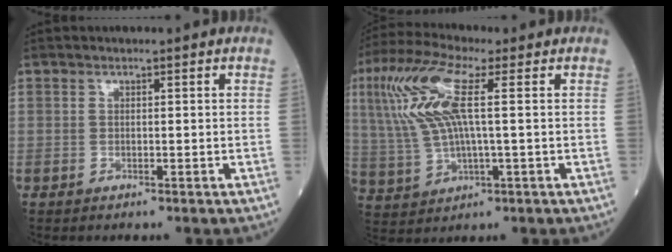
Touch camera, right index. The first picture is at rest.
{"total": 12.1, "force": [3.1, 2.6, 11.4], "torque": [-0.270, 0.025, 0.061]}